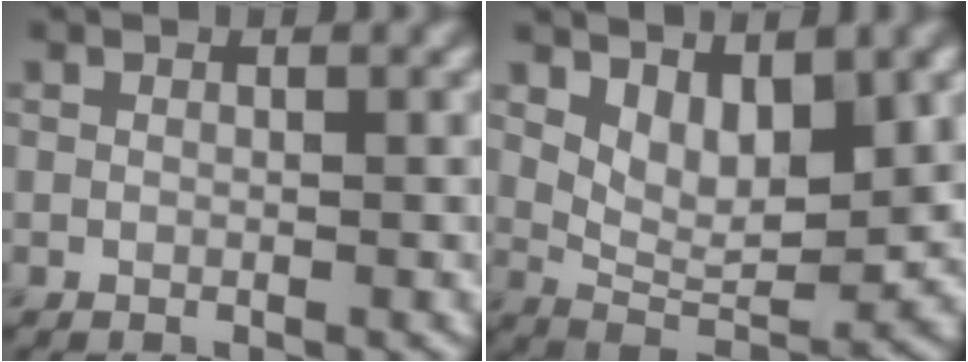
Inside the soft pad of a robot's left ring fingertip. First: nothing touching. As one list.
[{"total": 4.9, "force": [2.3, 2.3, 3.6], "torque": [-0.062, -0.015, 0.044]}]